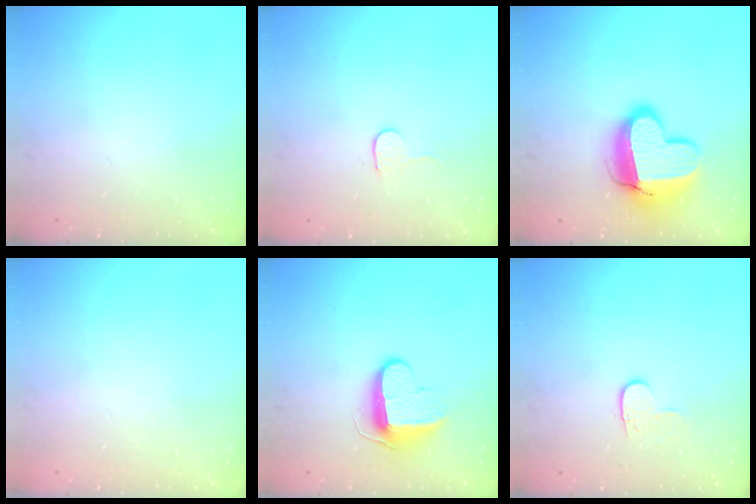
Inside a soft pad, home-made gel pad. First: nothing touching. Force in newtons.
{"total": 2.7, "press": 2.7, "slide": 0.2}
{"total": 14.4, "press": 14.4, "slide": 1.1}
{"total": 0.0}
{"total": 10.5, "press": 10.4, "slide": 1.0}
{"total": 4.0, "press": 3.9, "slide": 0.5}